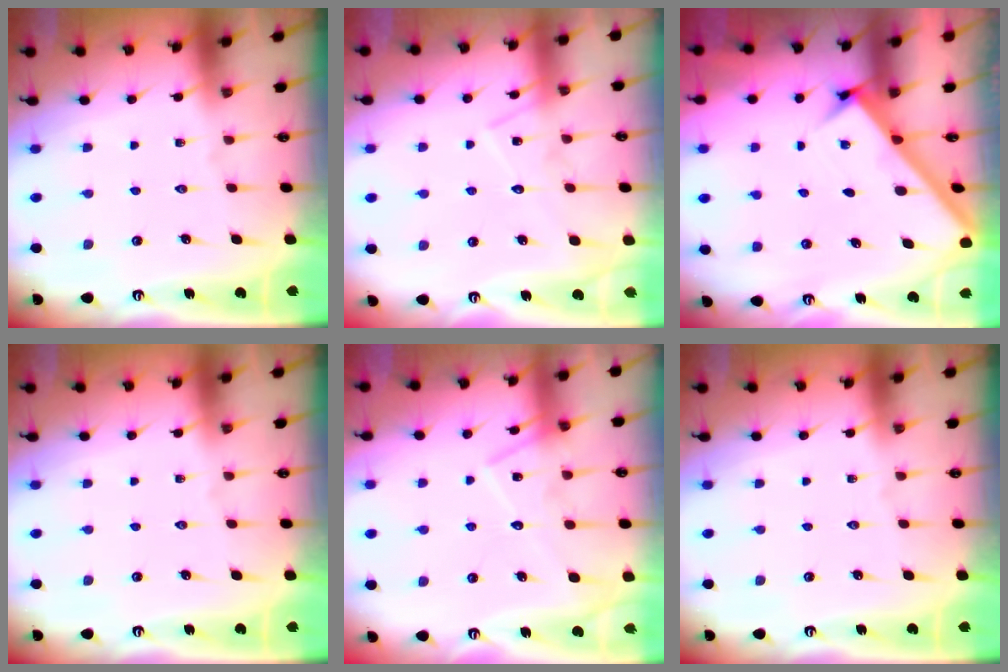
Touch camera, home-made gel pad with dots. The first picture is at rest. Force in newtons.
{"total": 11.2, "press": 11.2, "slide": 0.8}
{"total": 2.4, "press": 2.4, "slide": 0.3}
{"total": 0.0}
{"total": 14.0, "press": 13.9, "slide": 0.9}
{"total": 0.0}